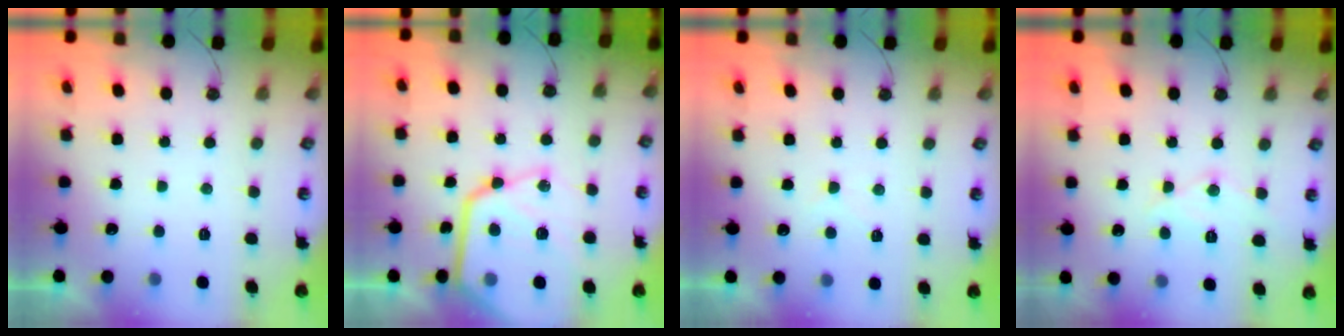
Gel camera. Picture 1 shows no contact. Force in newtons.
{"total": 21.7, "press": 21.6, "slide": 2.1}
{"total": 4.7, "press": 4.7, "slide": 0.6}
{"total": 9.7, "press": 9.6, "slide": 0.9}